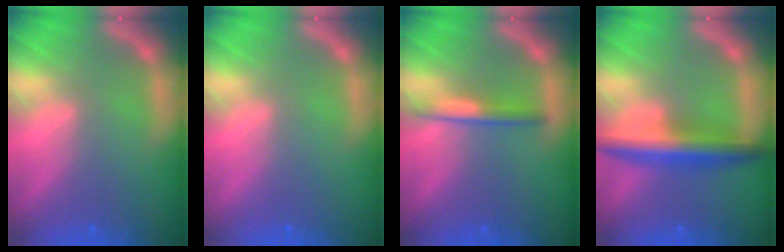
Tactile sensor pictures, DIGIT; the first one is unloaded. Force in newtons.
{"total": 0.0}
{"total": 2.4}
{"total": 5.5}